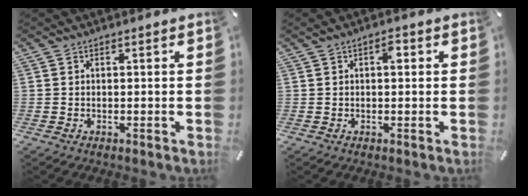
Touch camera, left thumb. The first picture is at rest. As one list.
[{"total": 2.7, "force": [0.6, 1.4, 2.3], "torque": [-0.030, 0.003, 0.005]}]